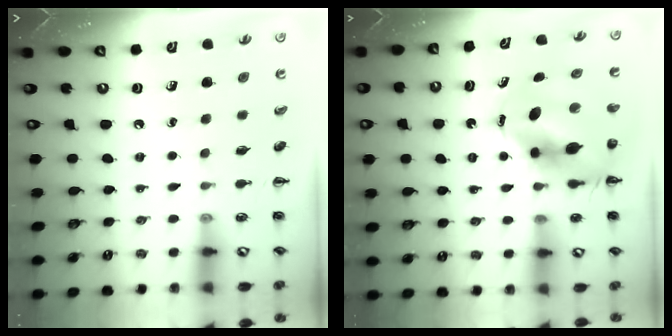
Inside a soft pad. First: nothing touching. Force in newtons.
{"total": 9.1, "press": 8.8, "slide": 2.5}